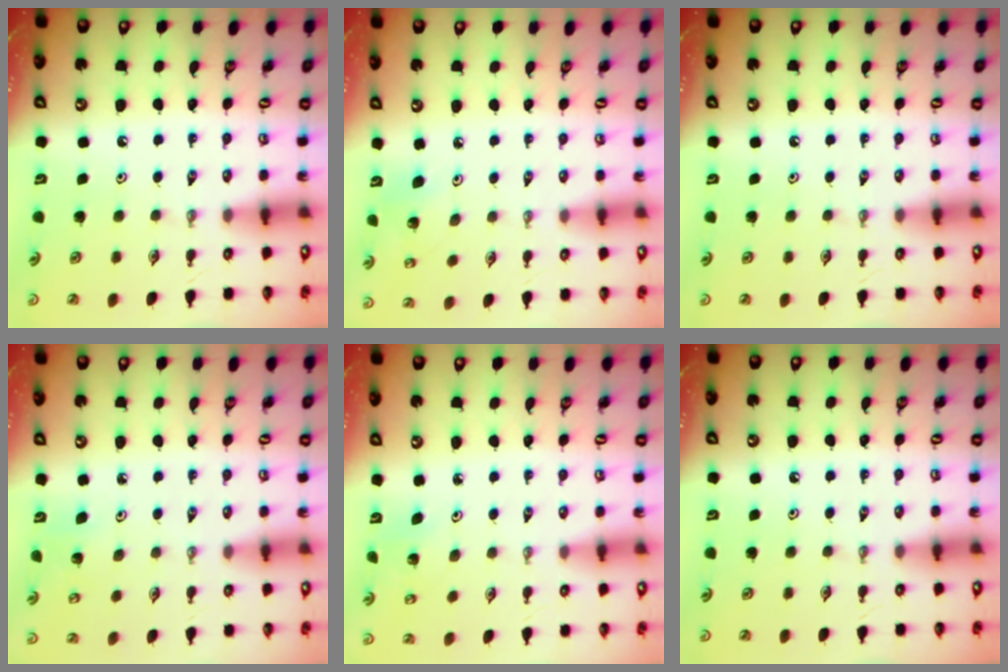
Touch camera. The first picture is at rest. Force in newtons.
{"total": 5.0, "press": 4.6, "slide": 1.9}
{"total": 0.0}
{"total": 4.7, "press": 4.5, "slide": 1.2}
{"total": 2.4, "press": 2.4, "slide": 0.2}
{"total": 0.0}